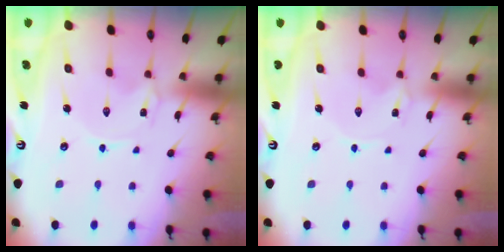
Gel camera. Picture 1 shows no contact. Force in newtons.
{"total": 0.0}